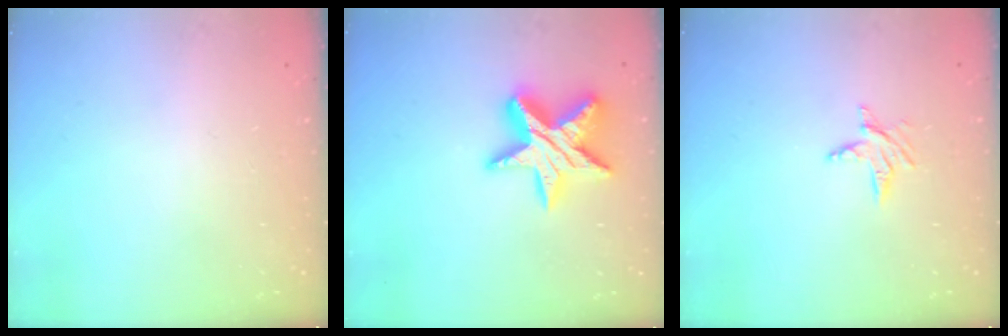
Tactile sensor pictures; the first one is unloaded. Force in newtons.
{"total": 16.7, "press": 16.6, "slide": 1.2}
{"total": 5.9, "press": 5.9, "slide": 0.5}